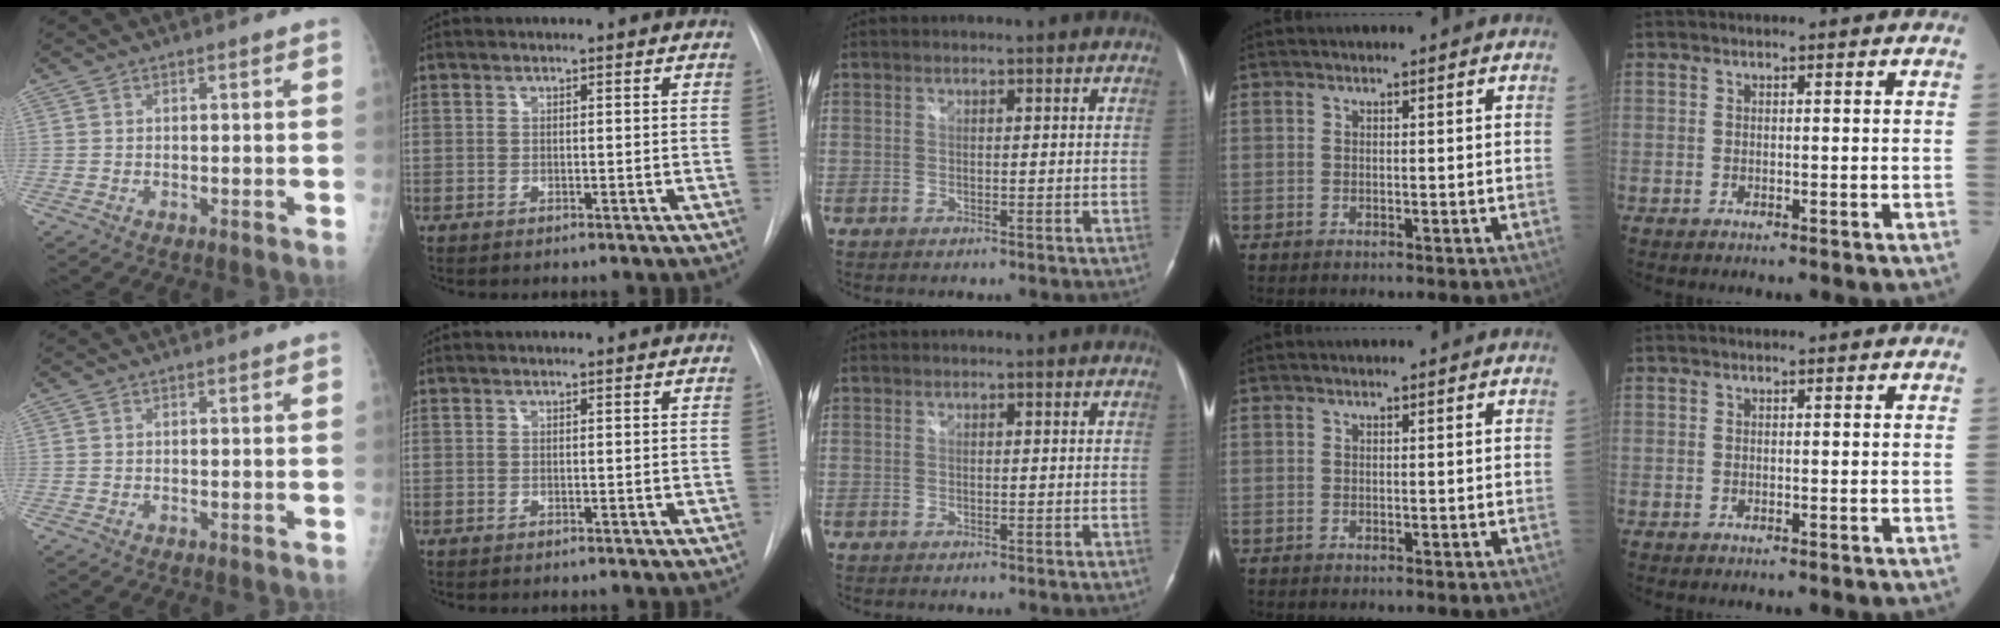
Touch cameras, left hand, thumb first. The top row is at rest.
{}